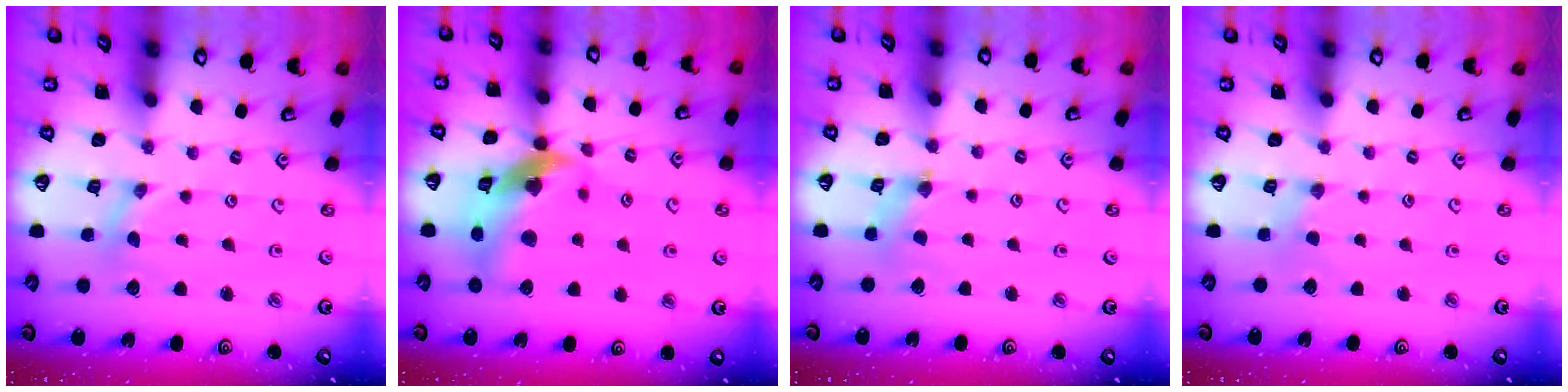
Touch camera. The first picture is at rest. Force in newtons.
{"total": 15.8, "press": 15.6, "slide": 2.1}
{"total": 1.9, "press": 1.8, "slide": 0.3}
{"total": 0.0}